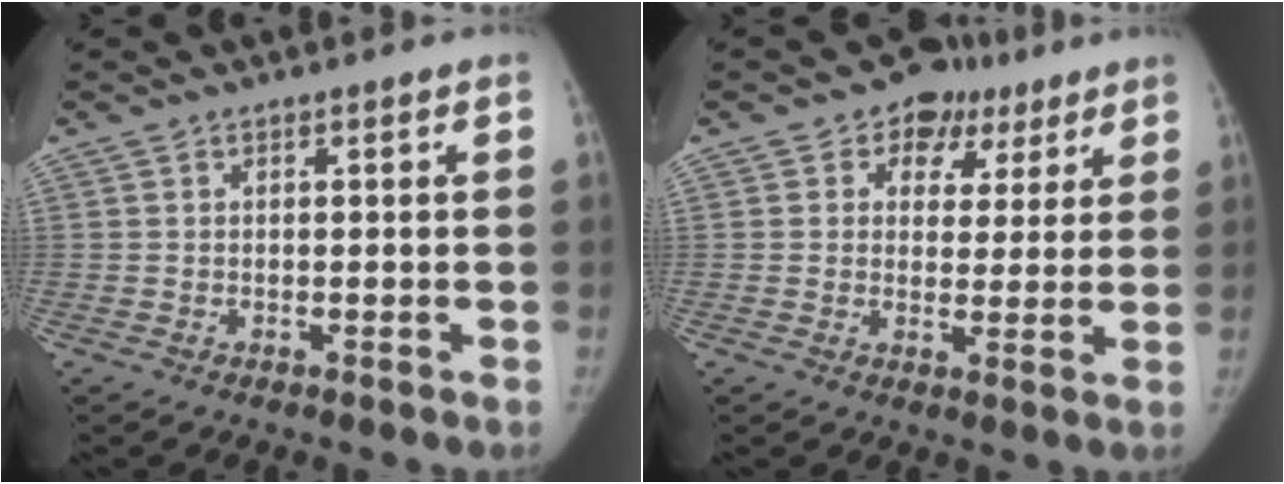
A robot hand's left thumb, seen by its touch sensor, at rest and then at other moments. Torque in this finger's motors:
{"motor_torque": [0.08, -0.15, 0.70, -0.66, 0.06]}